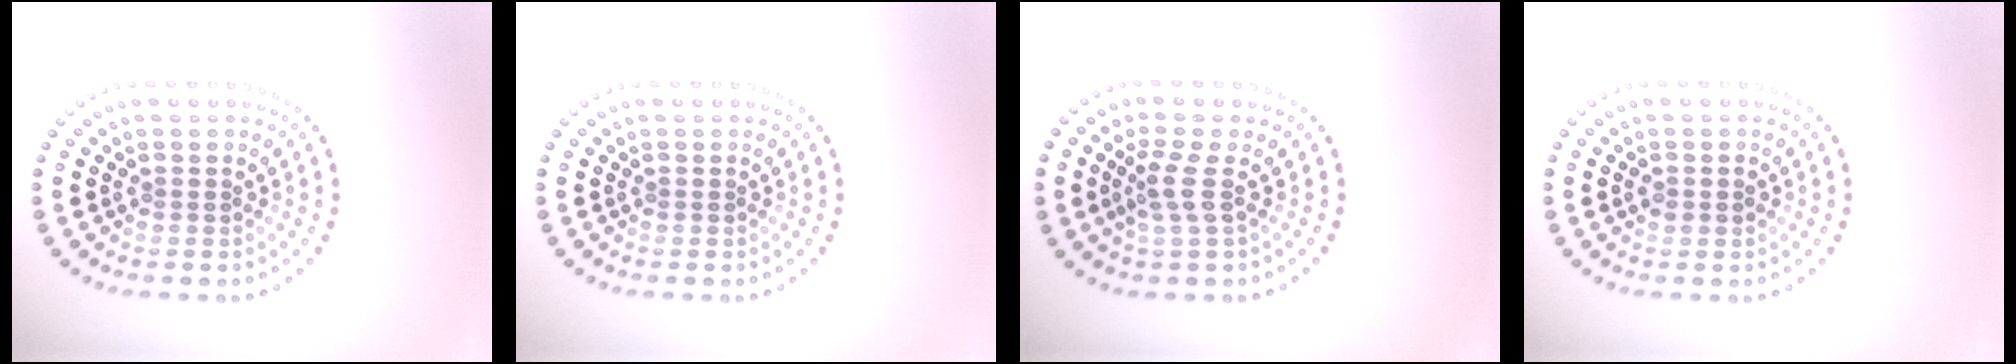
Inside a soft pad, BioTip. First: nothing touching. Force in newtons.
{"total": 0.0}
{"total": 2.2, "press": 1.6, "slide": 1.5}
{"total": 1.0, "press": 1.0, "slide": 0.3}